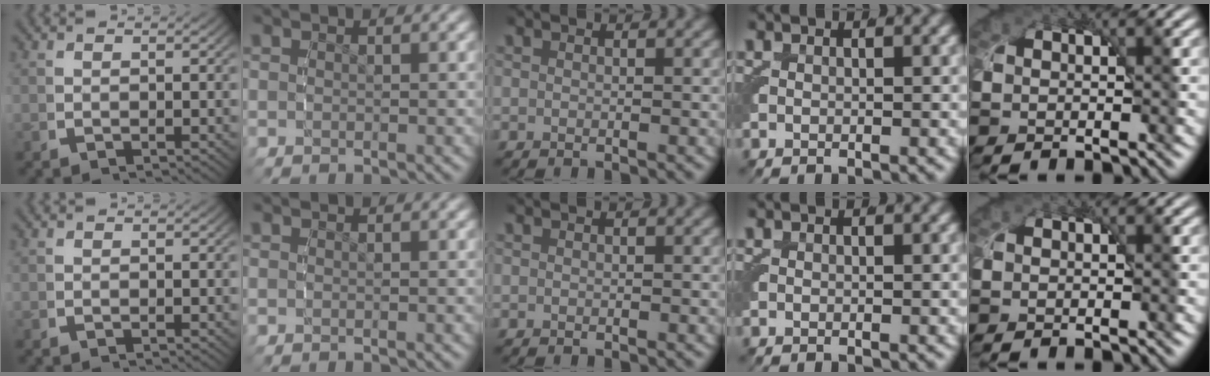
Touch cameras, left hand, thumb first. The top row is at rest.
{}